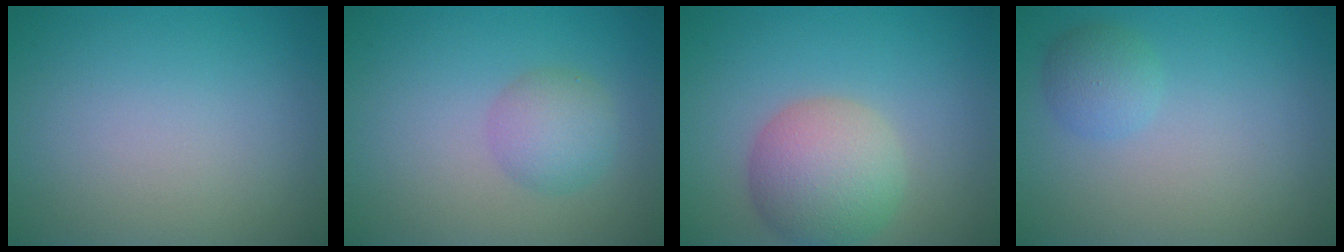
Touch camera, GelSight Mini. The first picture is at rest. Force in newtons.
{"total": 2.9, "press": 2.9, "slide": 0.1}
{"total": 5.8, "press": 5.7, "slide": 0.4}
{"total": 1.8, "press": 1.8, "slide": 0.1}